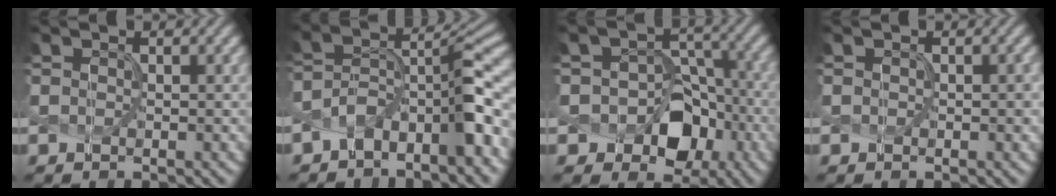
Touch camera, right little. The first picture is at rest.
{"total": 7.7, "force": [-3.9, 3.0, 6.0], "torque": [-0.090, 0.013, -0.083]}
{"total": 6.7, "force": [-2.3, 5.1, 3.7], "torque": [-0.033, 0.000, -0.039]}
{"total": 0.6, "force": [0.0, 0.5, 0.4], "torque": [-0.004, -0.003, 0.000]}